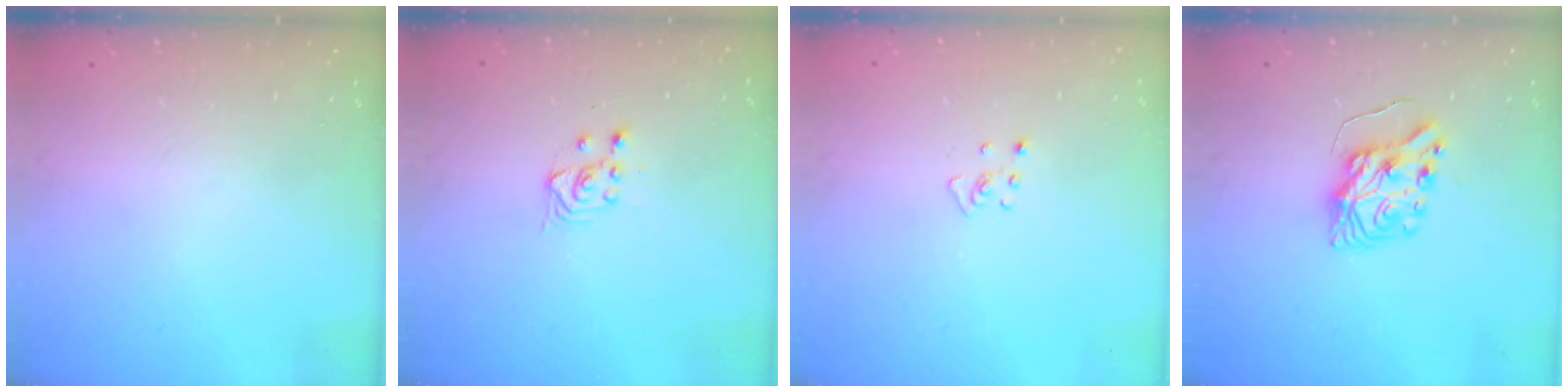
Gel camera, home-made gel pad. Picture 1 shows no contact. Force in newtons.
{"total": 3.3, "press": 3.0, "slide": 1.4}
{"total": 3.6, "press": 3.6, "slide": 0.2}
{"total": 8.8, "press": 8.8, "slide": 1.0}